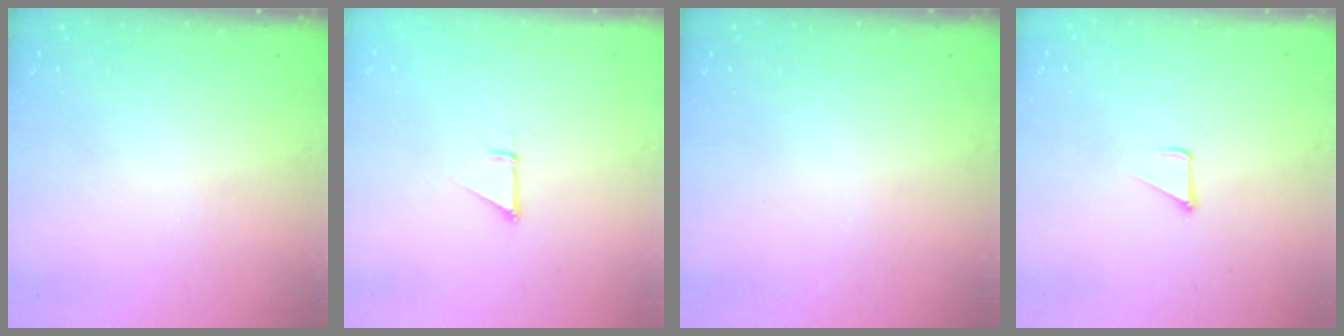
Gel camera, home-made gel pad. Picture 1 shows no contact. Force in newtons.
{"total": 1.4, "press": 1.4, "slide": 0.0}
{"total": 0.0}
{"total": 1.7, "press": 1.7, "slide": 0.1}